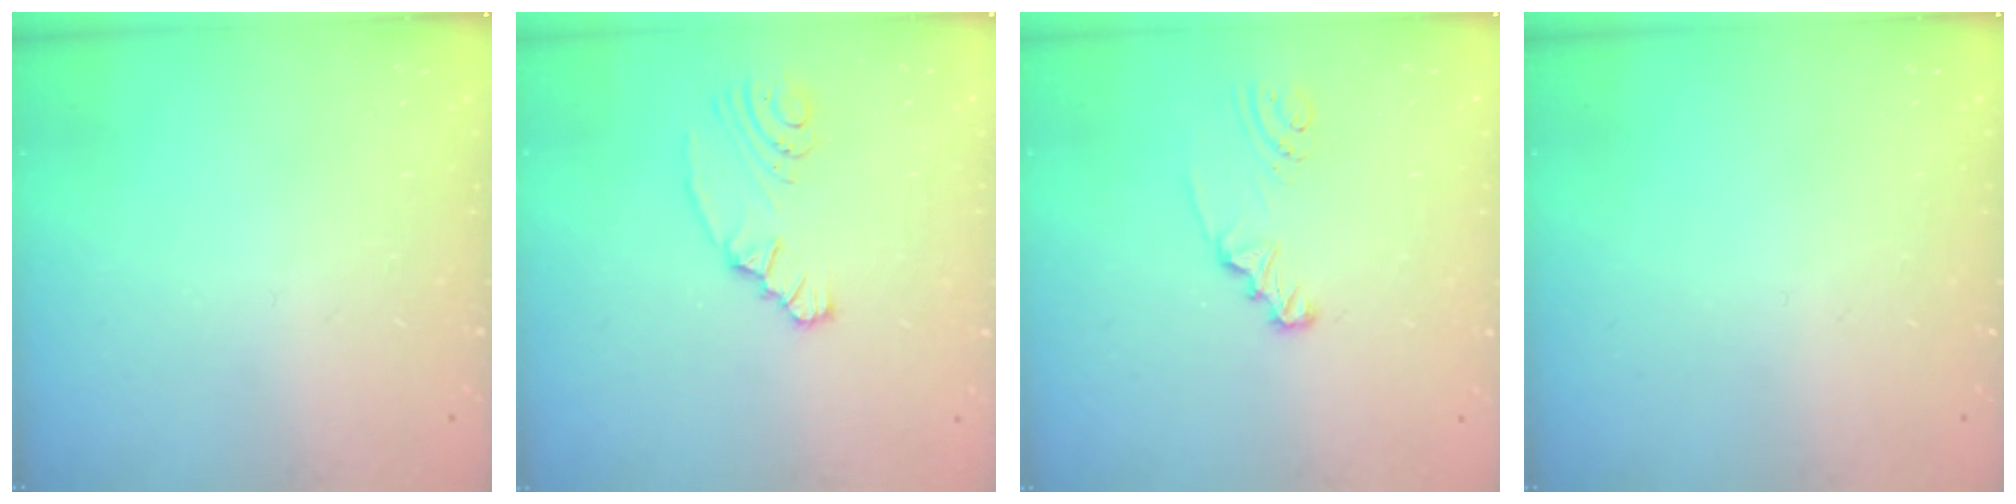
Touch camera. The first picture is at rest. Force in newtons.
{"total": 5.7, "press": 3.8, "slide": 4.3}
{"total": 2.3, "press": 2.3, "slide": 0.2}
{"total": 0.0}